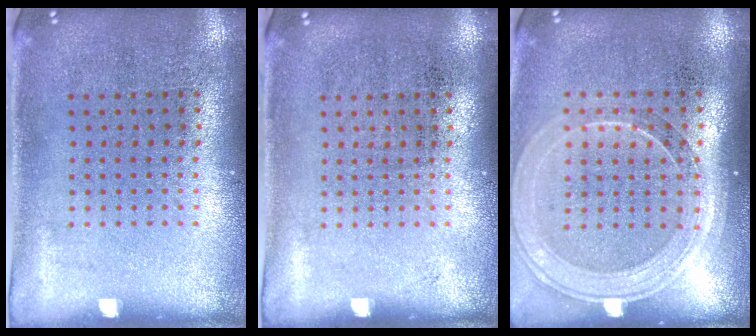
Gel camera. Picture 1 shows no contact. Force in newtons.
{"total": 0.0}
{"total": 1.7, "press": 1.6, "slide": 0.7}